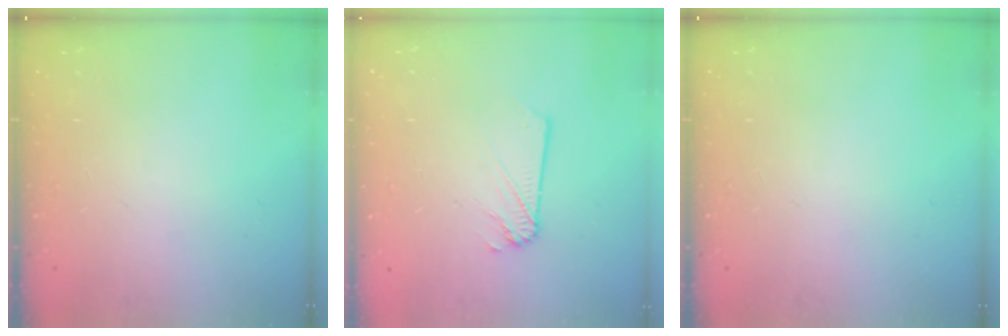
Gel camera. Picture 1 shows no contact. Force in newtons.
{"total": 2.1, "press": 2.1, "slide": 0.0}
{"total": 0.0}